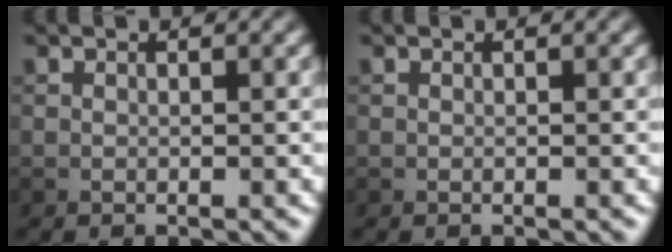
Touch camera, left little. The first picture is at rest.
{"total": 0.0}